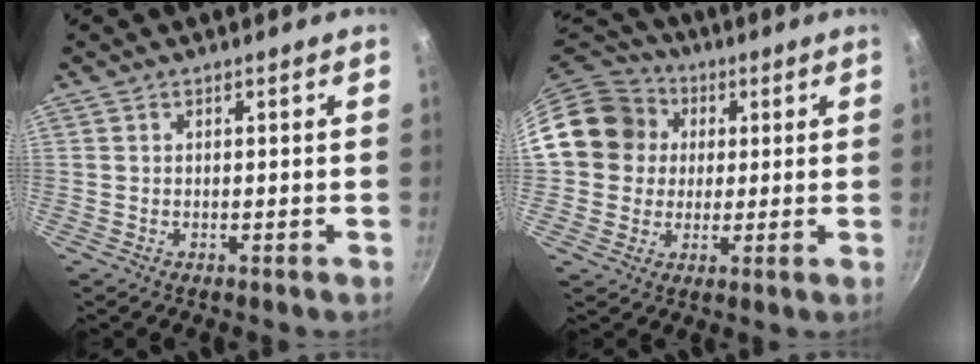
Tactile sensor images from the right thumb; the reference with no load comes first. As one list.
[{"total": 15.4, "force": [2.6, 13.8, 6.2], "torque": [-0.094, 0.031, 0.035]}]